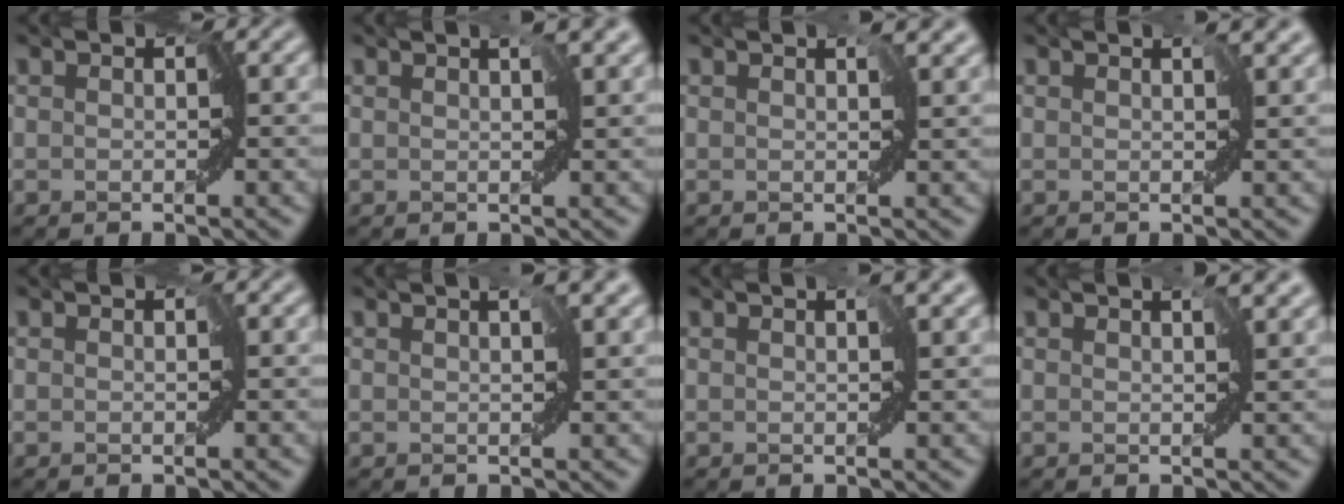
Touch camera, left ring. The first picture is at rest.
{"total": 2.5, "force": [1.3, 0.6, 2.1], "torque": [-0.033, 0.006, 0.023]}
{"total": 2.2, "force": [1.2, 1.0, 1.6], "torque": [-0.021, 0.004, 0.017]}
{"total": 2.5, "force": [1.2, 1.0, 1.9], "torque": [-0.024, 0.005, 0.017]}
{"total": 0.0}
{"total": 2.4, "force": [1.2, 0.5, 2.1], "torque": [-0.033, 0.007, 0.021]}
{"total": 1.8, "force": [0.9, 0.5, 1.5], "torque": [-0.022, 0.005, 0.016]}
{"total": 3.0, "force": [1.5, 1.1, 2.3], "torque": [-0.030, 0.008, 0.022]}